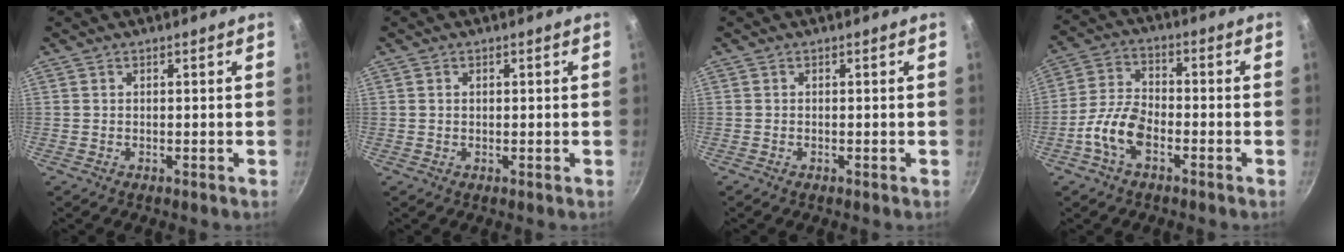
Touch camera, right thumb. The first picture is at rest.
{"total": 0.9, "force": [0.2, 0.7, 0.5], "torque": [-0.006, 0.004, 0.004]}
{"total": 0.0}
{"total": 8.6, "force": [-3.8, 4.3, 6.3], "torque": [-0.122, 0.034, -0.082]}